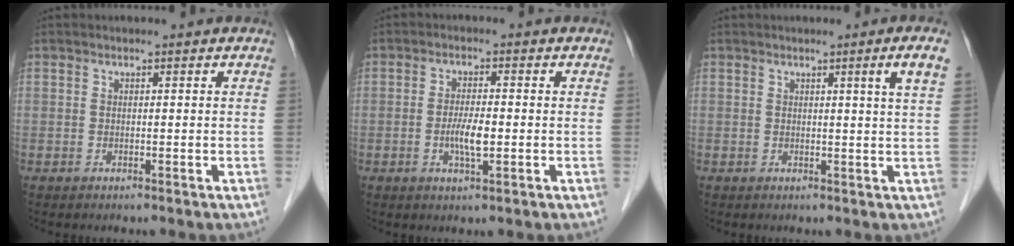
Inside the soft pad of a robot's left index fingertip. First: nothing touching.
{"total": 3.9, "force": [-0.8, 0.9, 3.7], "torque": [-0.073, -0.003, -0.014]}
{"total": 3.2, "force": [1.4, -1.1, 2.7], "torque": [-0.037, -0.010, 0.023]}